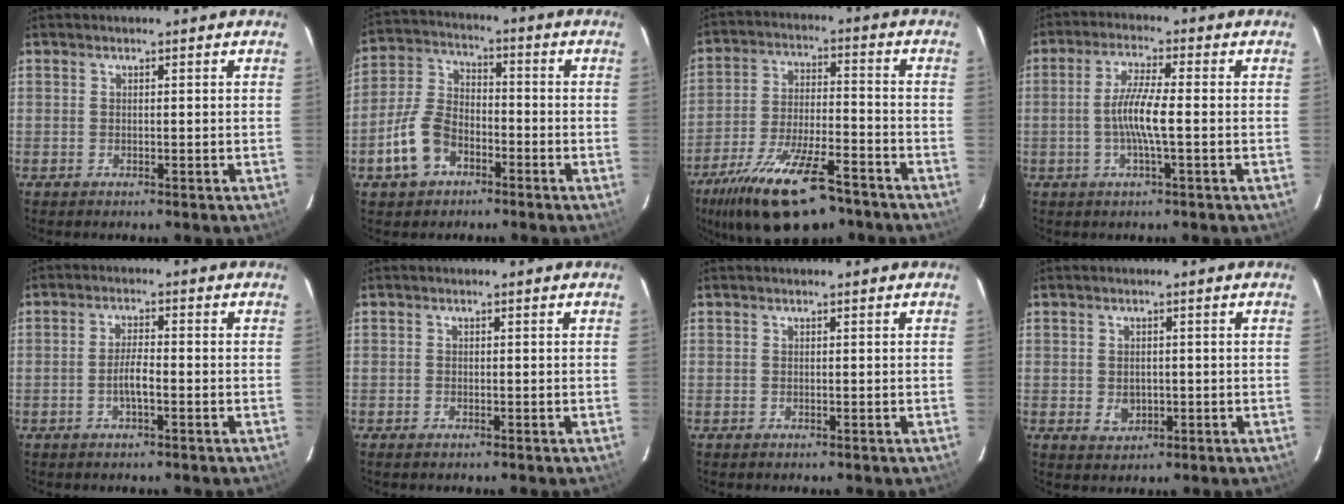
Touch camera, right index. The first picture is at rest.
{"total": 10.0, "force": [-5.0, 6.4, 5.8], "torque": [-0.133, 0.020, -0.094]}
{"total": 19.1, "force": [-13.4, 6.3, 12.2], "torque": [-0.240, -0.031, -0.221]}
{"total": 6.5, "force": [-1.2, 0.2, 6.4], "torque": [-0.128, 0.000, -0.024]}
{"total": 3.5, "force": [-1.4, 0.7, 3.2], "torque": [-0.064, 0.003, -0.024]}
{"total": 0.7, "force": [-0.5, 0.4, 0.2], "torque": [-0.004, 0.001, -0.010]}
{"total": 0.0}
{"total": 3.4, "force": [-0.5, 2.7, 1.9], "torque": [-0.034, -0.001, -0.003]}